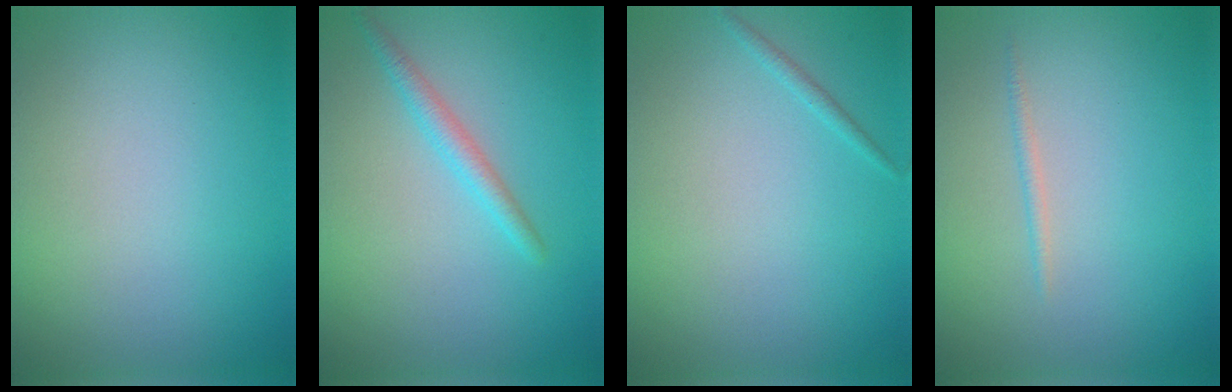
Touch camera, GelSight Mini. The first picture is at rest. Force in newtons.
{"total": 1.8, "press": 1.8, "slide": 0.1}
{"total": 0.6, "press": 0.6, "slide": 0.0}
{"total": 0.7, "press": 0.7, "slide": 0.1}